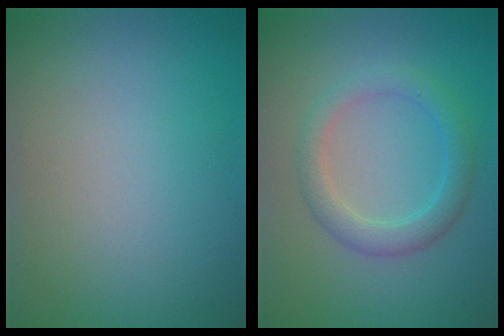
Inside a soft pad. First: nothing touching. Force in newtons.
{"total": 3.0, "press": 3.0, "slide": 0.1}